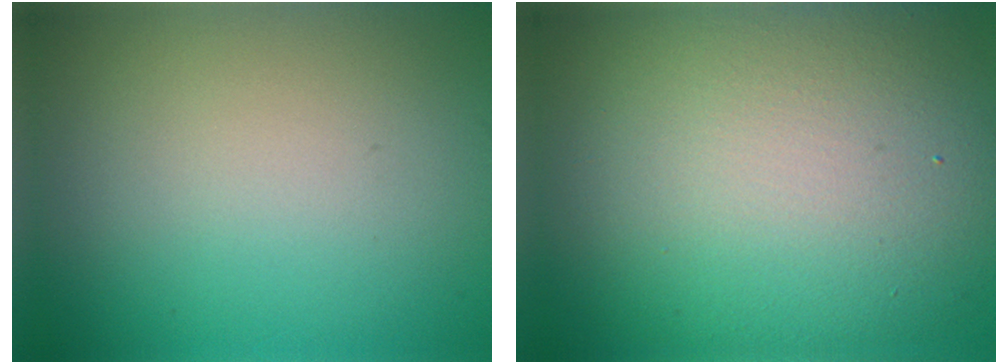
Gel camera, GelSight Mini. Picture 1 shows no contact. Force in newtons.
{"total": 14.2, "press": 14.2, "slide": 0.7}